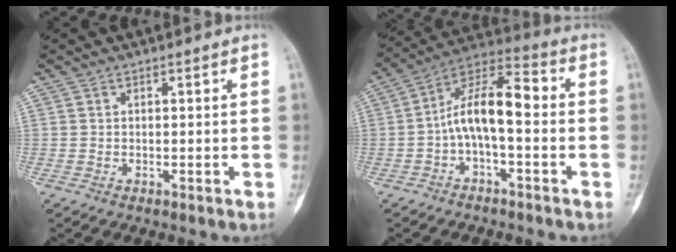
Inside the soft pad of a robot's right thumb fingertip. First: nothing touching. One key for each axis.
{"total": 11.6, "fx": -1.4, "fy": 4.9, "fz": 10.5, "tx": -0.180, "ty": 0.056, "tz": -0.034}